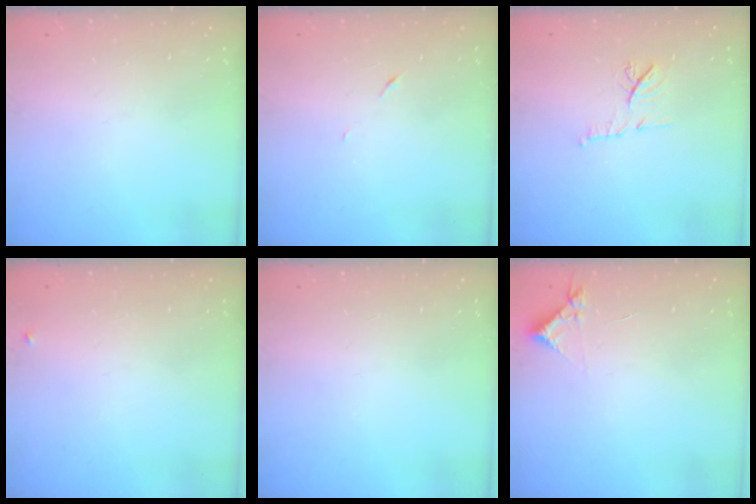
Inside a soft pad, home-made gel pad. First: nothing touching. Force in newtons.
{"total": 5.0, "press": 4.8, "slide": 1.4}
{"total": 7.5, "press": 7.5, "slide": 0.7}
{"total": 3.5, "press": 3.4, "slide": 0.5}
{"total": 0.0}
{"total": 4.1, "press": 4.1, "slide": 0.5}